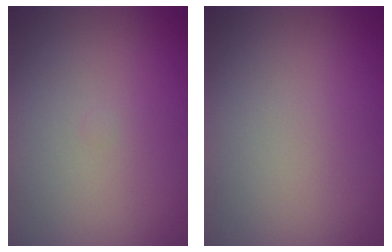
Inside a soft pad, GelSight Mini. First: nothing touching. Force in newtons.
{"total": 0.0}